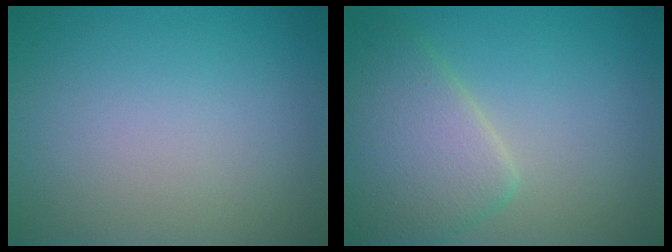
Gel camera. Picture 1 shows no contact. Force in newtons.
{"total": 5.3, "press": 5.3, "slide": 0.2}